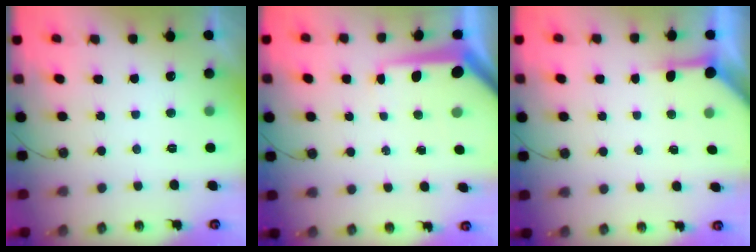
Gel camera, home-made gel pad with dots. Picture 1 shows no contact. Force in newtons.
{"total": 8.1, "press": 8.1, "slide": 0.8}
{"total": 3.8, "press": 3.7, "slide": 0.4}